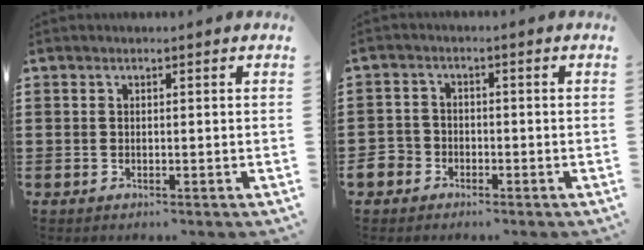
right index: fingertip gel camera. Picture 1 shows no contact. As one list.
[{"total": 3.3, "force": [-2.1, 2.5, 0.5], "torque": [-0.039, -0.004, -0.052]}]